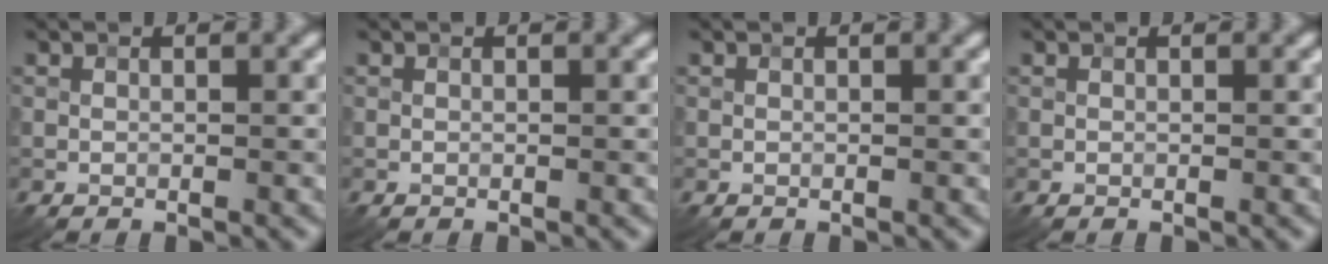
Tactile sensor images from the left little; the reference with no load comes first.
{"total": 0.0}
{"total": 0.0}
{"total": 0.0}